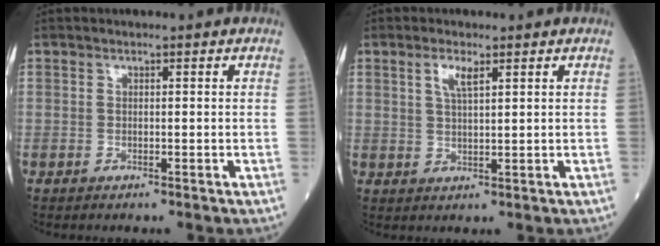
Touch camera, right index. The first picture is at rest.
{"total": 3.1, "force": [1.6, 0.6, 2.6], "torque": [-0.055, 0.002, 0.032]}